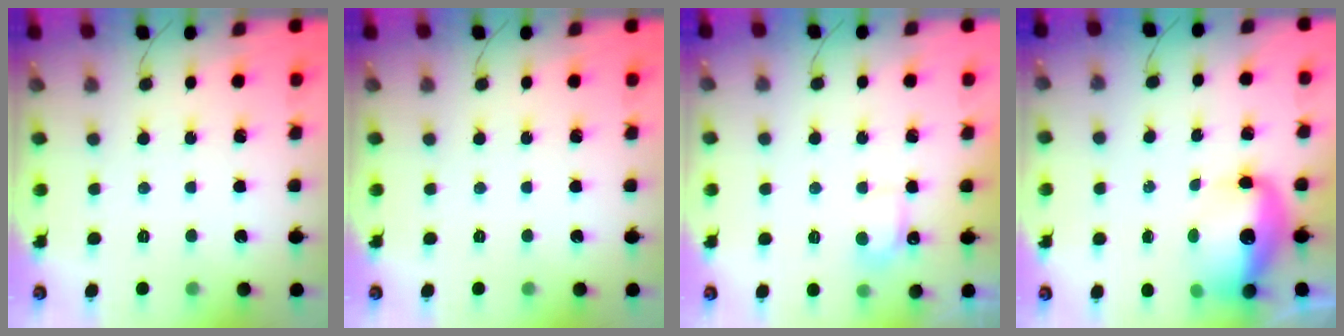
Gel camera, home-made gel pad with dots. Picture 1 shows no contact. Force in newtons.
{"total": 0.0}
{"total": 4.4, "press": 4.2, "slide": 1.4}
{"total": 12.3, "press": 12.0, "slide": 2.7}